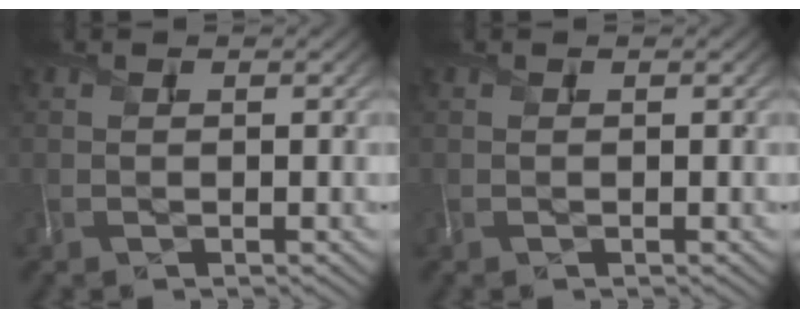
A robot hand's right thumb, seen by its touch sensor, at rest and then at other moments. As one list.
[{"total": 0.0}]